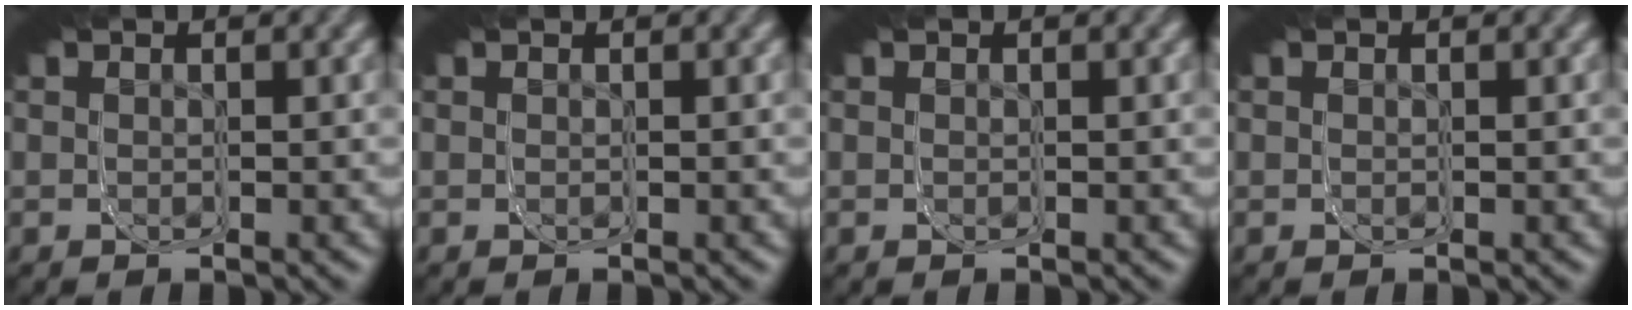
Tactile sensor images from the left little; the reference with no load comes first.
{"total": 0.0}
{"total": 0.0}
{"total": 0.0}